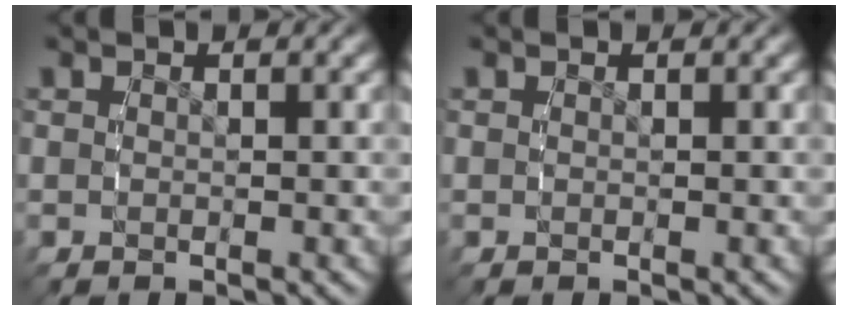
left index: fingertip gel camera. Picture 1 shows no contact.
{"total": 0.0}